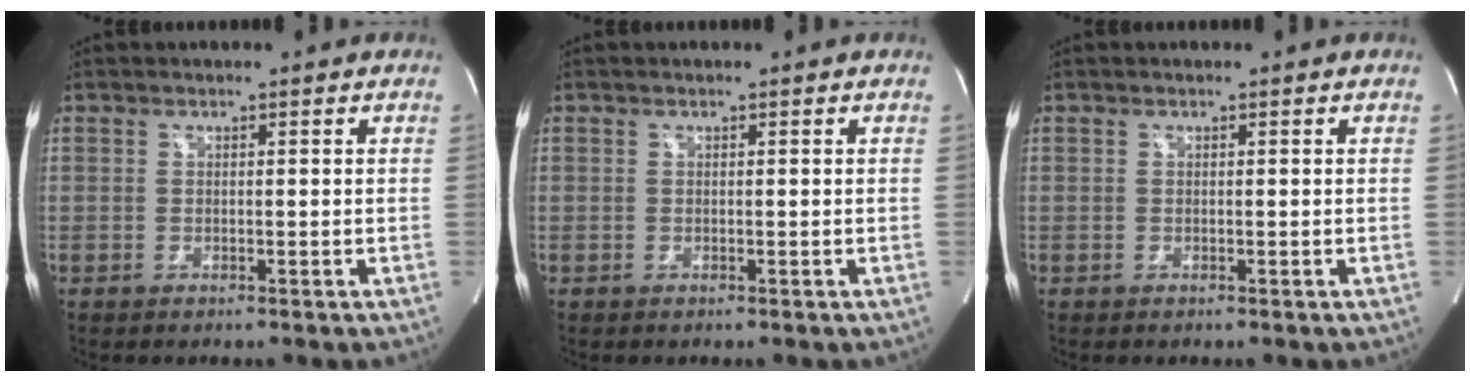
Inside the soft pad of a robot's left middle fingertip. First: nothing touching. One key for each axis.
{"total": 0.0}
{"total": 0.0}